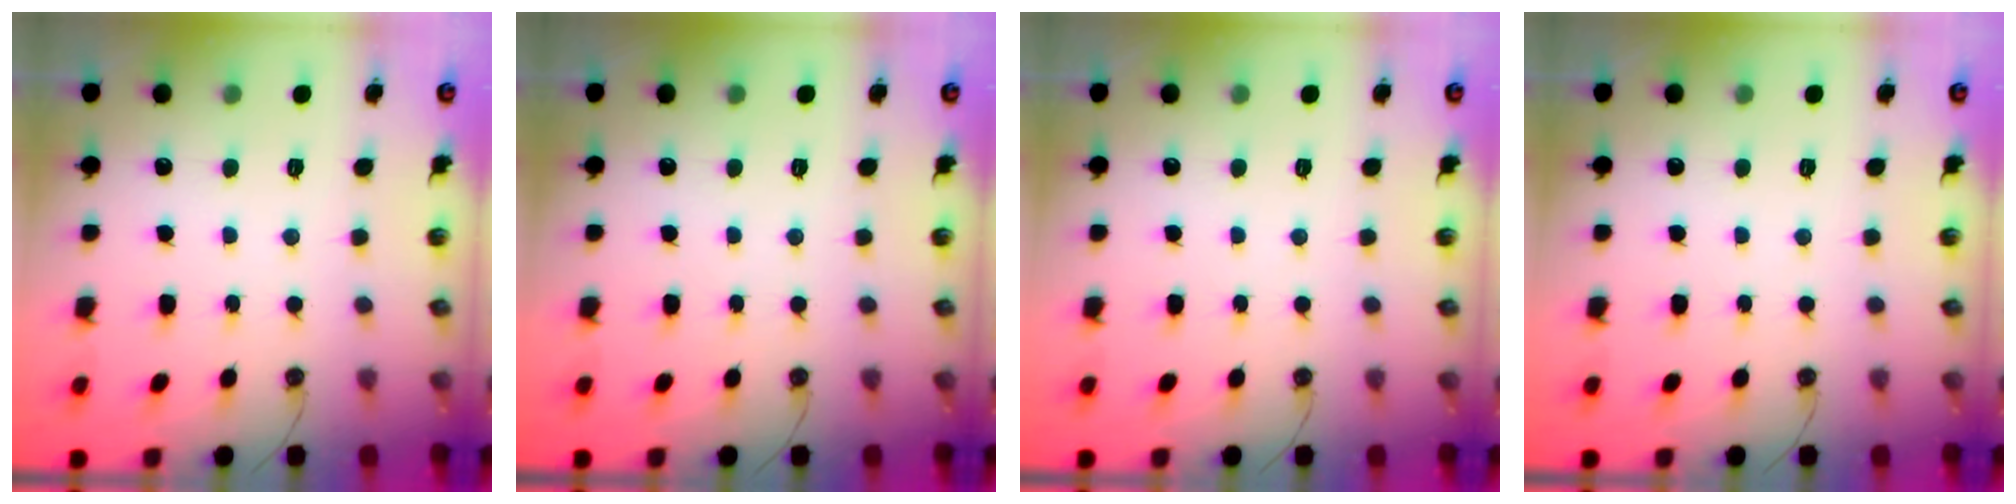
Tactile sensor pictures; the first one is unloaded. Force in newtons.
{"total": 0.0}
{"total": 0.0}
{"total": 0.0}